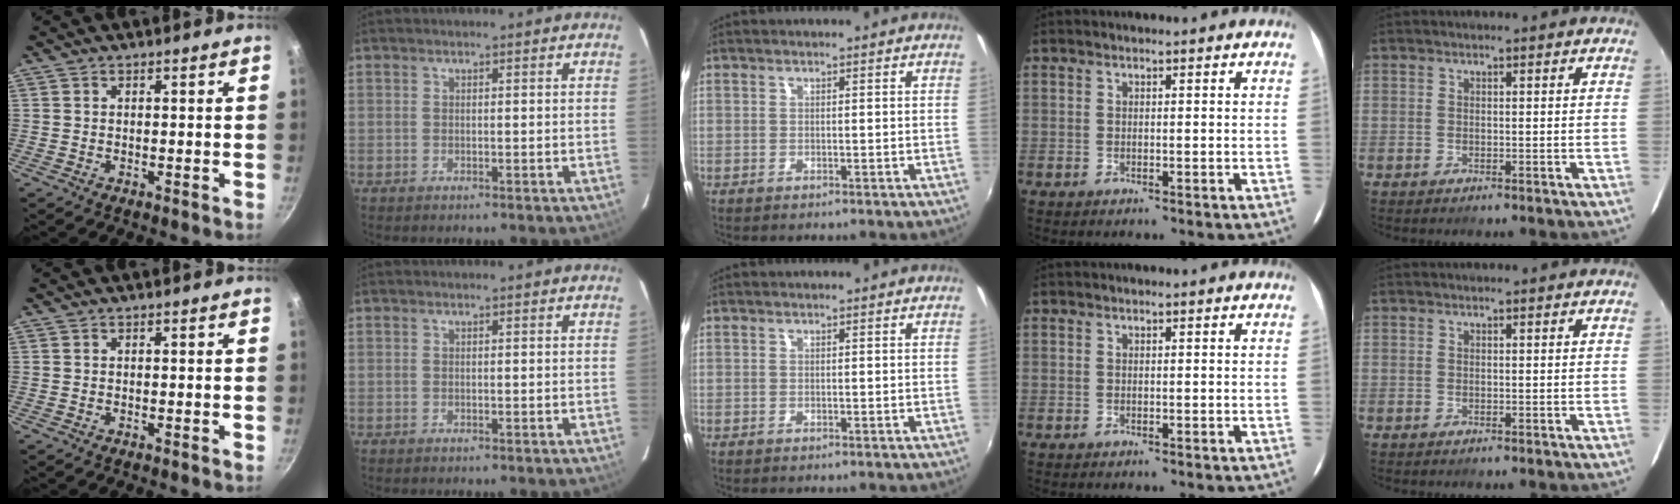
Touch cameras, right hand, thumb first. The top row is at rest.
{}